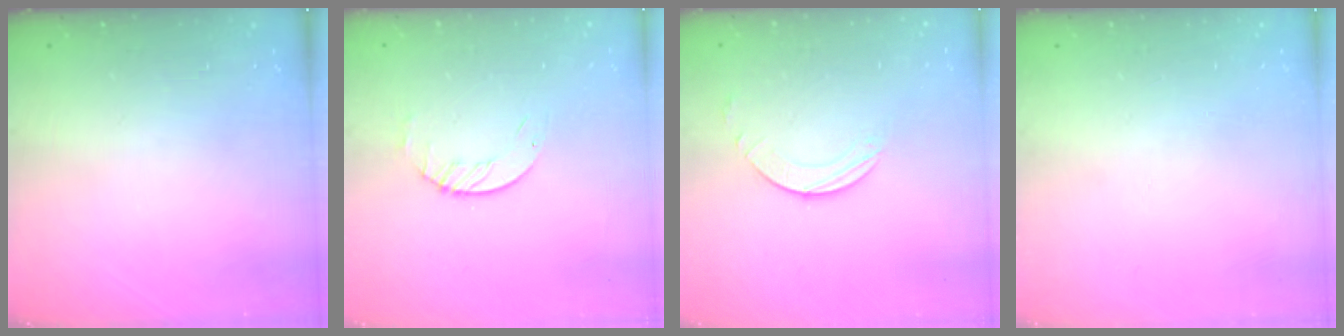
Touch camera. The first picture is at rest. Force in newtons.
{"total": 1.6, "press": 1.6, "slide": 0.2}
{"total": 1.6, "press": 1.6, "slide": 0.2}
{"total": 0.0}